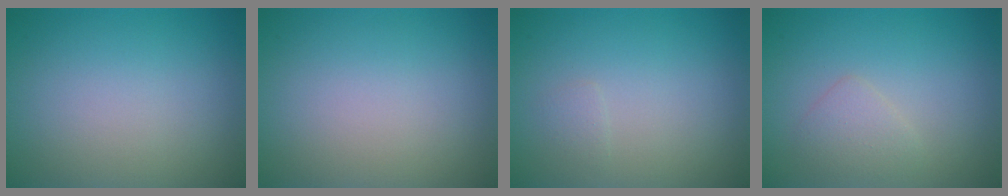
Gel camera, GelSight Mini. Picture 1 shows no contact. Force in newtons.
{"total": 0.0}
{"total": 0.6, "press": 0.6, "slide": 0.1}
{"total": 1.6, "press": 1.6, "slide": 0.0}